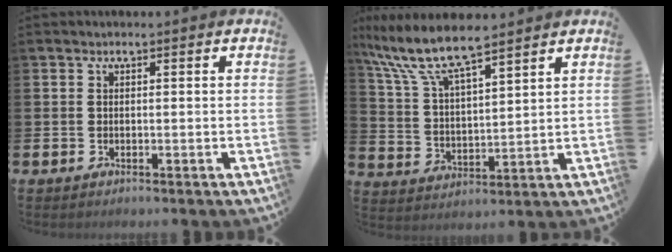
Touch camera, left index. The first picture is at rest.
{"total": 8.8, "force": [7.9, 1.5, 3.6], "torque": [-0.109, -0.037, 0.140]}